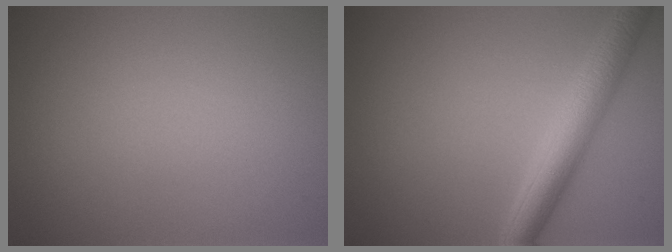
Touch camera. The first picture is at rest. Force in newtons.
{"total": 4.3, "press": 4.3, "slide": 0.0}